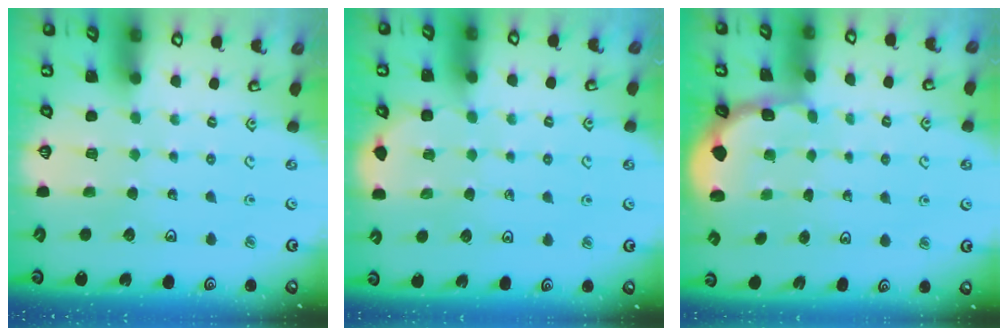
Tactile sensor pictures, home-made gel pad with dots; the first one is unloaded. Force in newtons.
{"total": 3.3, "press": 3.0, "slide": 1.5}
{"total": 1.8, "press": 1.6, "slide": 0.7}